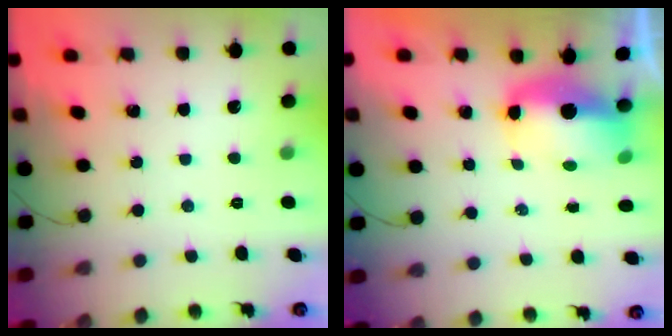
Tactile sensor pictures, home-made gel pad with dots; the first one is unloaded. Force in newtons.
{"total": 9.4, "press": 9.2, "slide": 2.0}